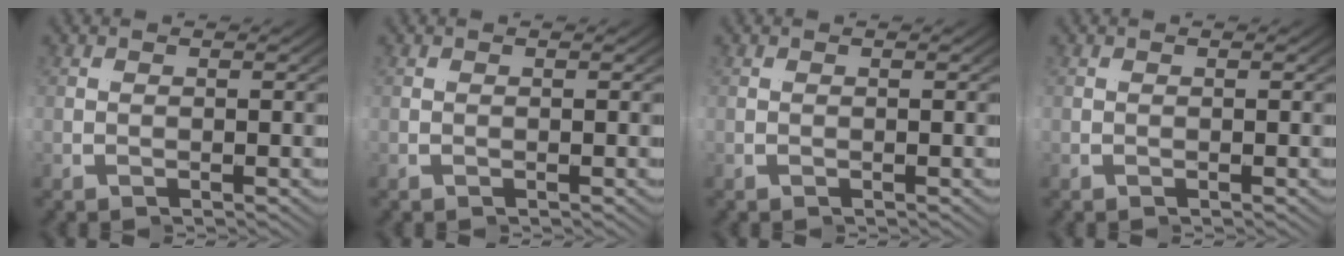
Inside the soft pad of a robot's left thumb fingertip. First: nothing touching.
{"total": 0.0}
{"total": 0.0}
{"total": 0.0}